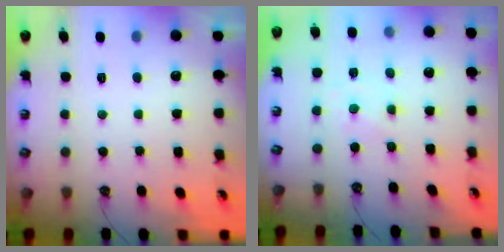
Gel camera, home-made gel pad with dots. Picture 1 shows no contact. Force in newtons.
{"total": 0.0}